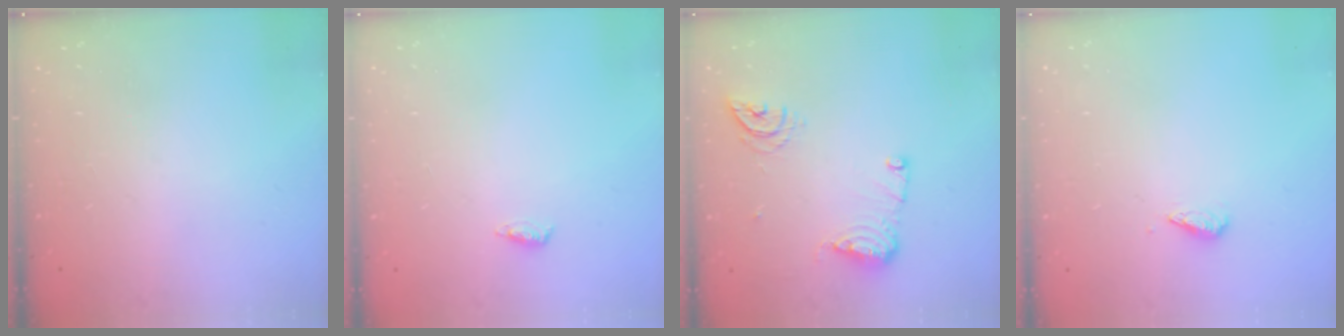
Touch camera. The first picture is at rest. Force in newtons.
{"total": 3.8, "press": 3.6, "slide": 1.2}
{"total": 10.0, "press": 10.0, "slide": 0.8}
{"total": 2.7, "press": 2.7, "slide": 0.6}